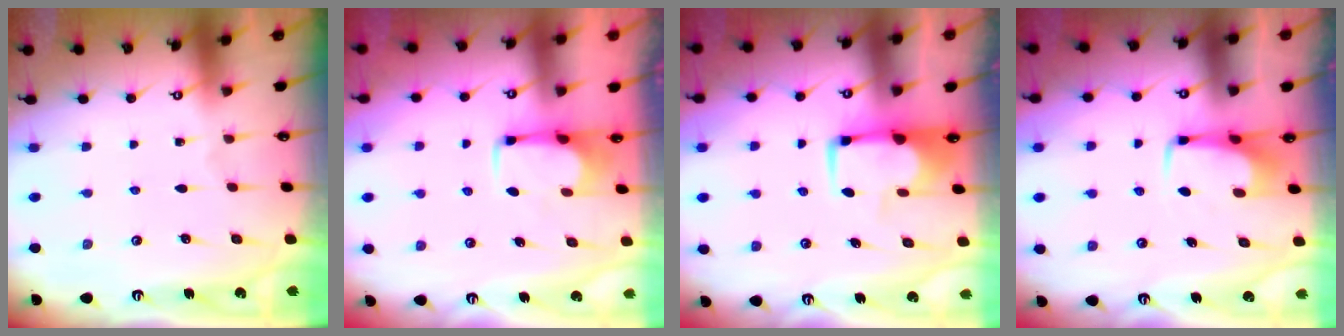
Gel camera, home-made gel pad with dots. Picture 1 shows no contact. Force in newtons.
{"total": 2.8, "press": 2.8, "slide": 0.3}
{"total": 2.4, "press": 2.3, "slide": 0.5}
{"total": 3.3, "press": 3.3, "slide": 0.4}